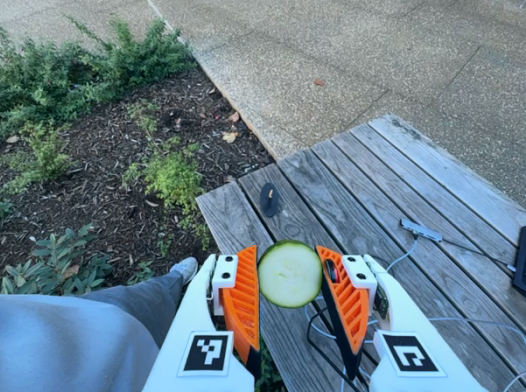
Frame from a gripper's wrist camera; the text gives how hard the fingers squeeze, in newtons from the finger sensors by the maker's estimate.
{"total": 10.2, "left": 9.6, "right": 10.7}